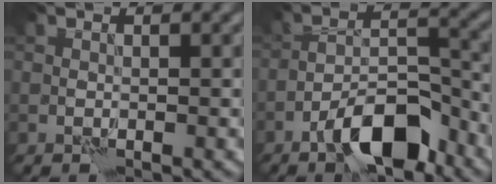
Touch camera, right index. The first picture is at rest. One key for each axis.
{"total": 7.3, "fx": -4.9, "fy": 2.5, "fz": 4.8, "tx": -0.071, "ty": 0.009, "tz": -0.087}